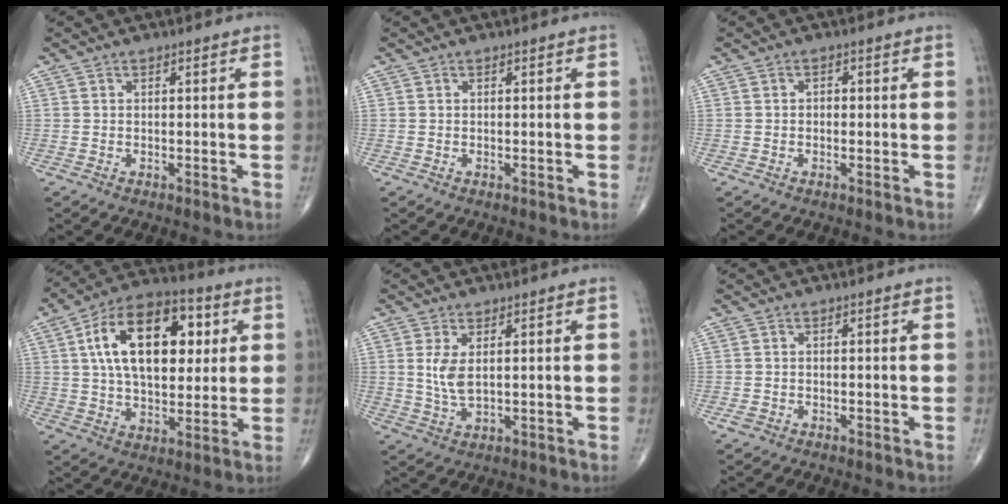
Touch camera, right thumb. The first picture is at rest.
{"total": 0.0}
{"total": 1.1, "force": [0.0, 0.9, 0.7], "torque": [-0.004, 0.004, -0.004]}
{"total": 21.1, "force": [5.3, 12.0, 16.6], "torque": [-0.239, 0.007, 0.080]}
{"total": 4.5, "force": [1.0, 1.9, 4.0], "torque": [-0.083, -0.012, 0.028]}
{"total": 1.2, "force": [-0.7, 0.9, 0.5], "torque": [-0.013, 0.004, -0.011]}